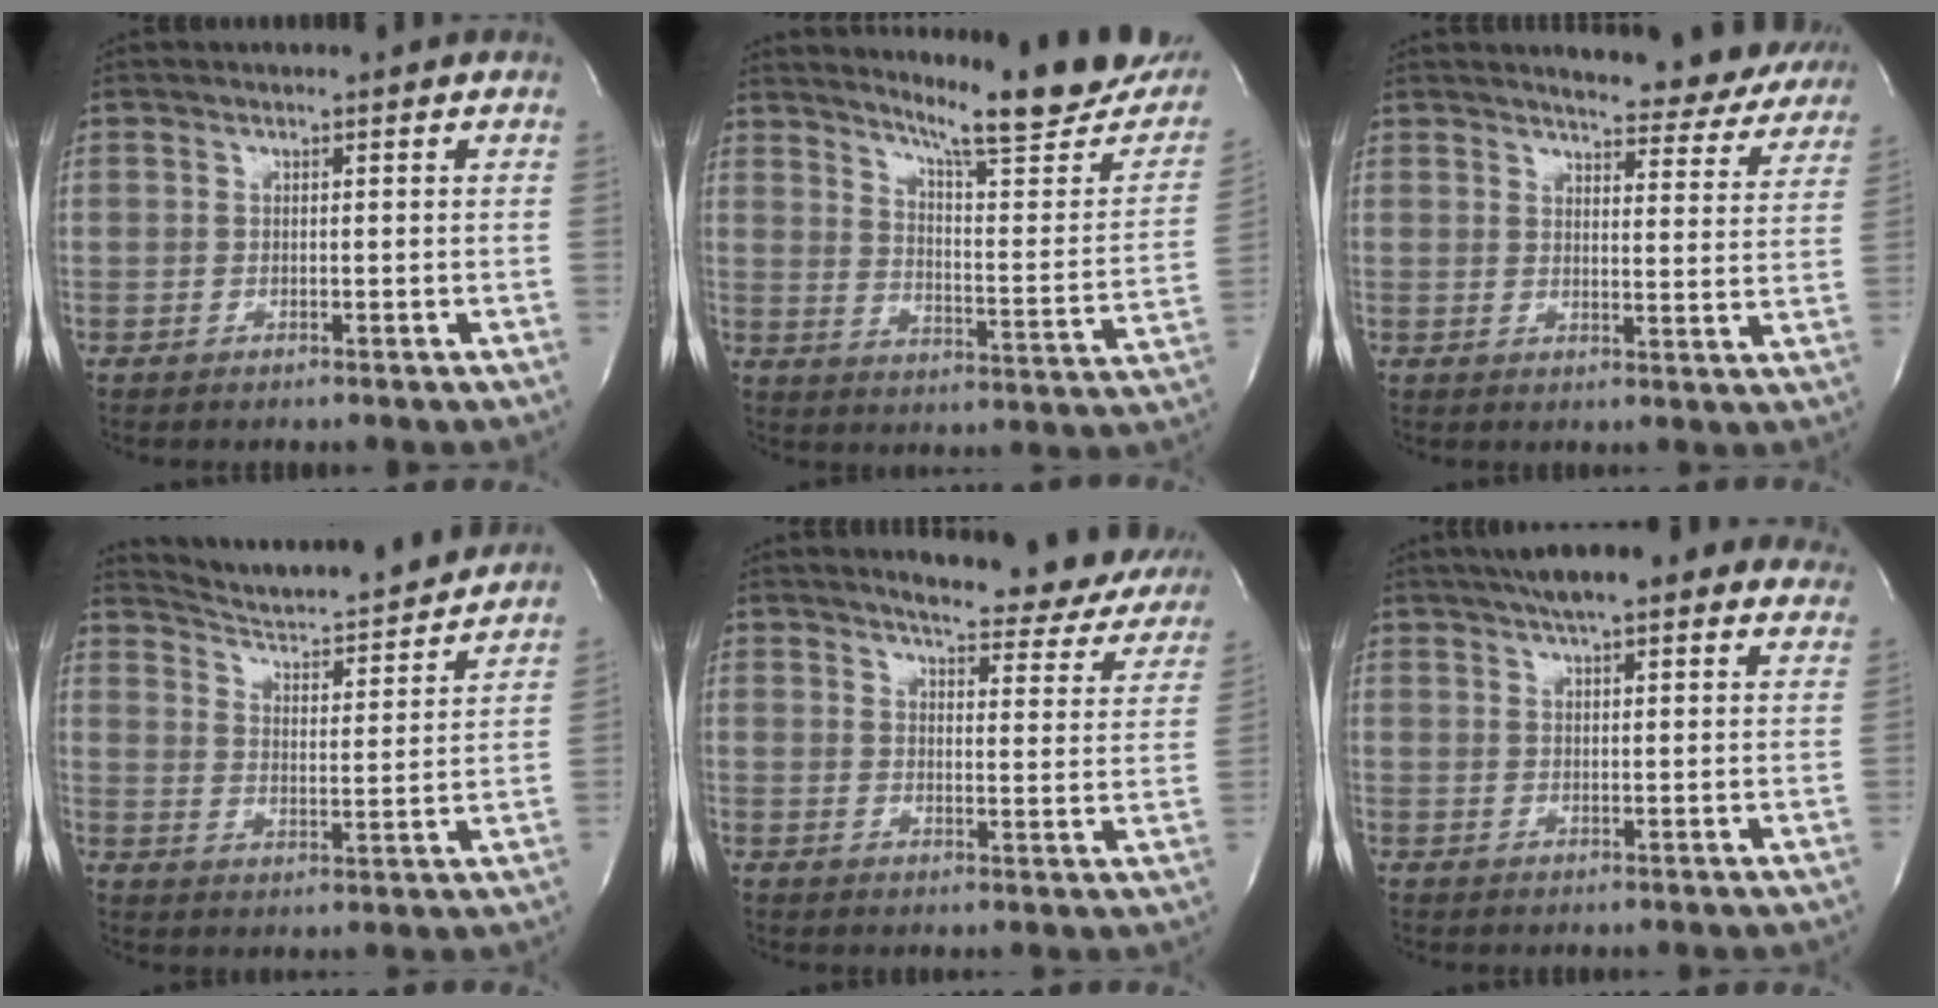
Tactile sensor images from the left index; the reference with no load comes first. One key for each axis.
{"total": 20.4, "fx": 18.0, "fy": 1.0, "fz": 9.6, "tx": -0.139, "ty": -0.079, "tz": 0.233}
{"total": 13.9, "fx": 13.4, "fy": 2.6, "fz": 3.0, "tx": -0.016, "ty": -0.048, "tz": 0.134}
{"total": 17.9, "fx": 17.0, "fy": 1.5, "fz": 5.6, "tx": -0.087, "ty": -0.021, "tz": 0.240}
{"total": 16.7, "fx": 15.3, "fy": 3.6, "fz": 5.5, "tx": -0.045, "ty": -0.050, "tz": 0.162}
{"total": 15.7, "fx": 12.8, "fy": 3.5, "fz": 8.3, "tx": -0.120, "ty": 0.037, "tz": 0.164}